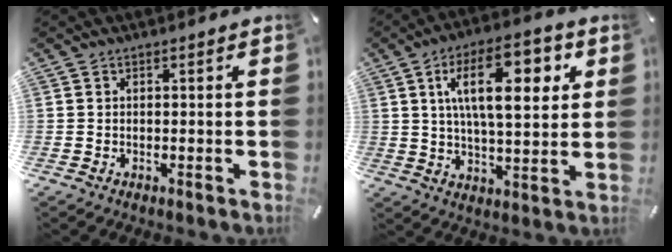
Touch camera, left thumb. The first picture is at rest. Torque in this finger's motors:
{"motor_torque": [2.50, 2.51, 1.52, -1.26, 0.62]}